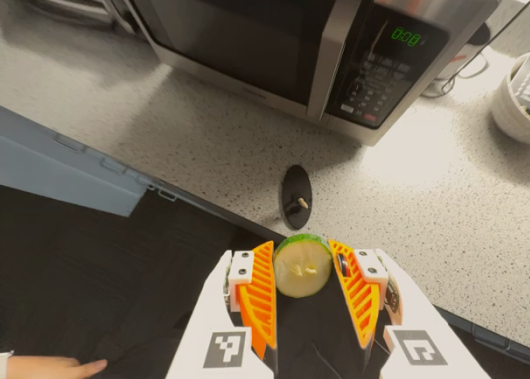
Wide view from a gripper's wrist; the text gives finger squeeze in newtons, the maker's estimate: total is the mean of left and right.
{"total": 9.5, "left": 10.0, "right": 8.9}